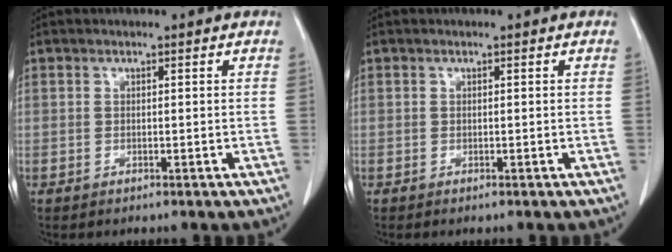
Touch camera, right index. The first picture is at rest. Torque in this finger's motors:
{"motor_torque": [-0.04, 0.04, 0.00, 0.02]}